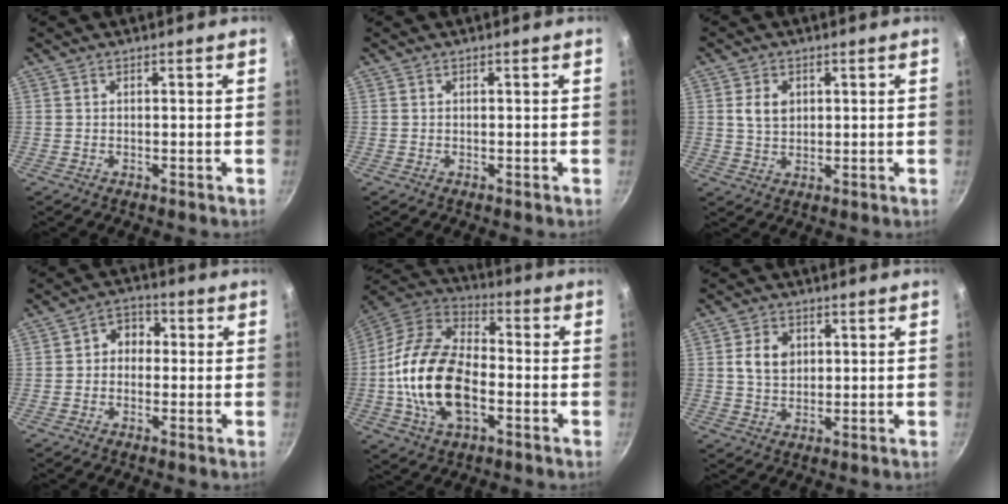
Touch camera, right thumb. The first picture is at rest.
{"total": 0.0}
{"total": 4.7, "force": [1.2, 3.5, 2.9], "torque": [-0.040, -0.004, 0.022]}
{"total": 5.0, "force": [-0.1, 4.2, 2.8], "torque": [-0.009, 0.015, -0.016]}
{"total": 19.8, "force": [-3.8, 11.6, 15.6], "torque": [-0.280, 0.034, -0.082]}
{"total": 5.8, "force": [1.2, 4.4, 3.5], "torque": [-0.047, -0.002, 0.021]}